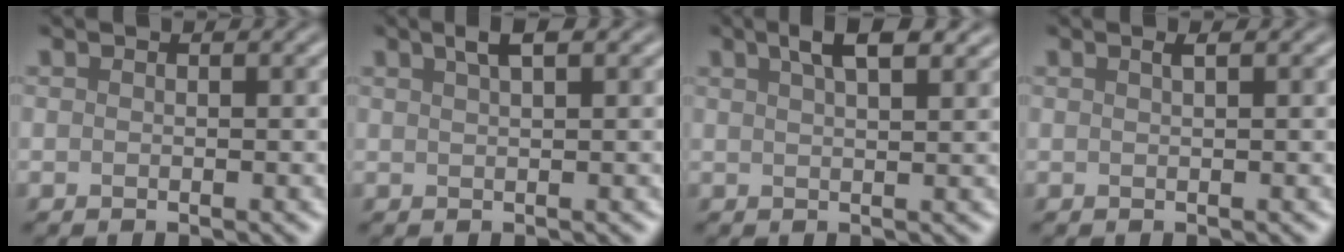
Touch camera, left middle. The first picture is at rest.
{"total": 1.8, "force": [1.2, 0.3, 1.4], "torque": [-0.022, 0.004, 0.018]}
{"total": 3.8, "force": [2.5, 1.0, 2.7], "torque": [-0.040, 0.010, 0.040]}
{"total": 0.8, "force": [0.4, 0.1, 0.6], "torque": [-0.012, 0.002, 0.006]}